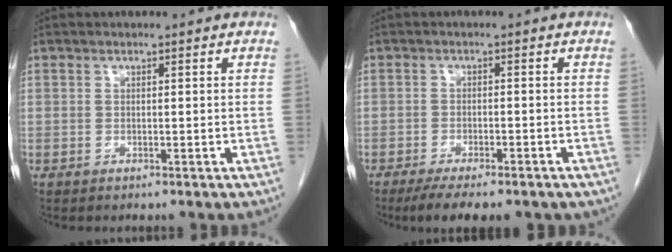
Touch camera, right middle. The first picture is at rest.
{"total": 9.2, "force": [-7.0, 2.6, 5.4], "torque": [-0.069, -0.010, -0.097]}